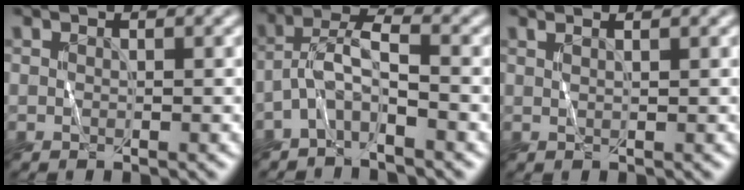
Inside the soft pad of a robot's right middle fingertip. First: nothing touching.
{"total": 3.1, "force": [-2.1, 0.3, 2.3], "torque": [-0.049, 0.016, -0.047]}
{"total": 1.3, "force": [1.0, 0.1, 0.7], "torque": [-0.009, -0.001, 0.007]}